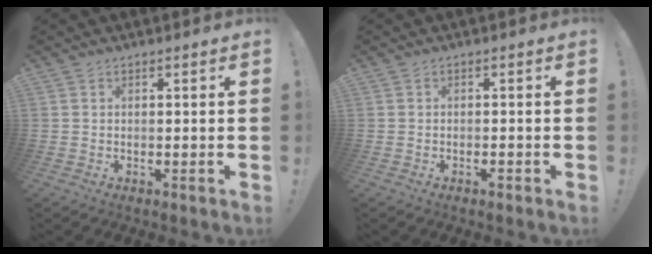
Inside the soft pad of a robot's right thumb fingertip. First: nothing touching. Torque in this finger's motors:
{"motor_torque": [-0.16, -0.04, -0.08, -0.45, 0.06]}